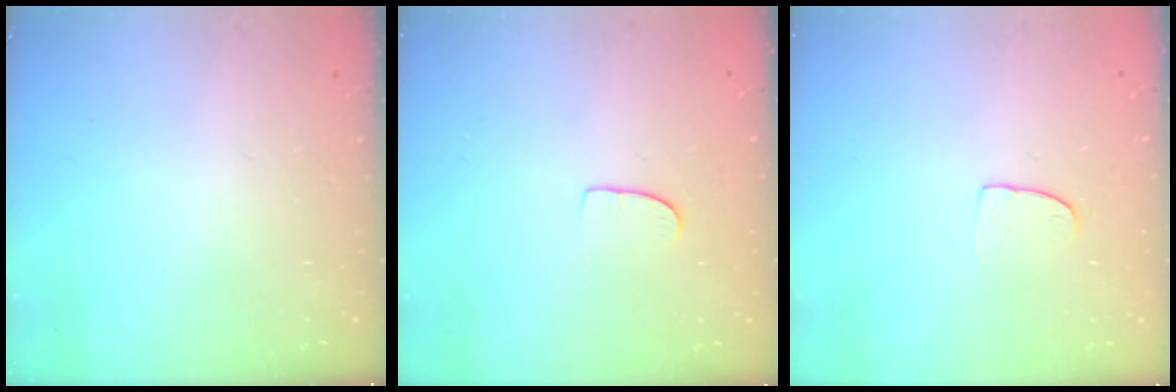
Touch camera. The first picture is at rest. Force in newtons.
{"total": 5.3, "press": 5.3, "slide": 0.5}
{"total": 4.8, "press": 4.8, "slide": 0.4}